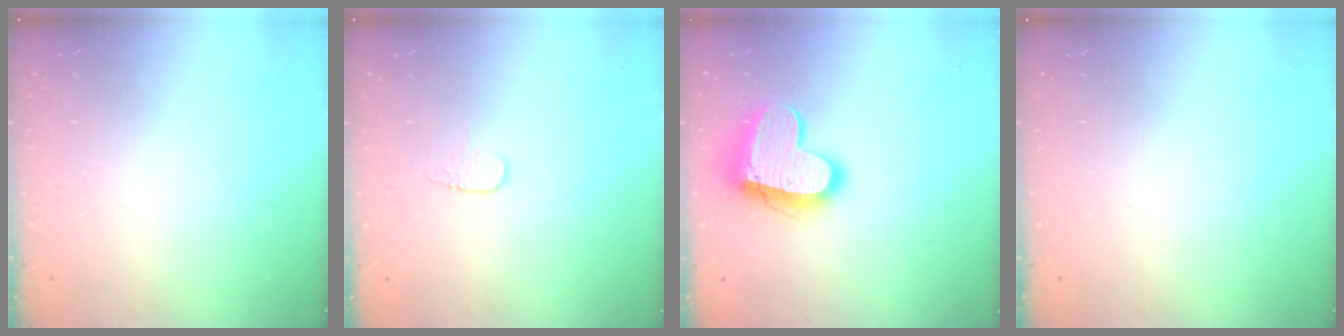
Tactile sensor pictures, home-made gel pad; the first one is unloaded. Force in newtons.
{"total": 3.8, "press": 3.8, "slide": 0.4}
{"total": 14.0, "press": 14.0, "slide": 0.6}
{"total": 0.0}